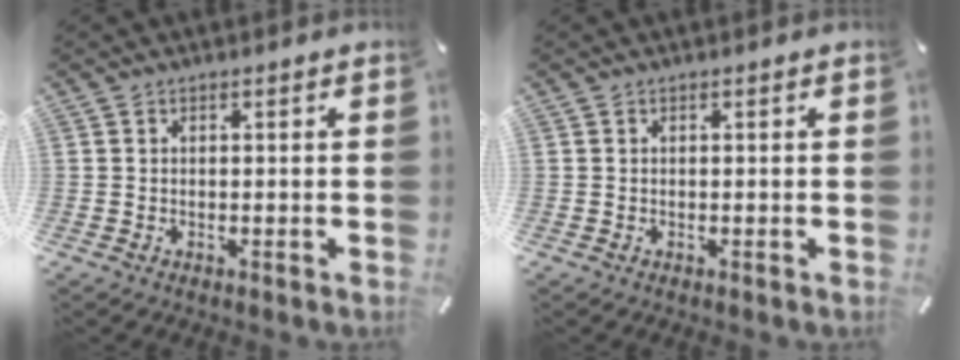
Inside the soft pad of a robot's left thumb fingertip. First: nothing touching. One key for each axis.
{"total": 0.0}